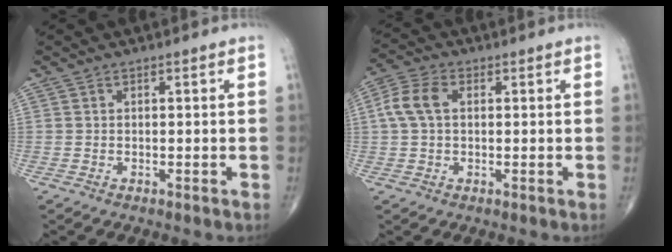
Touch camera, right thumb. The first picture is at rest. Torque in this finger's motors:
{"motor_torque": [-0.05, 0.08, 0.56, -0.21, 0.03]}